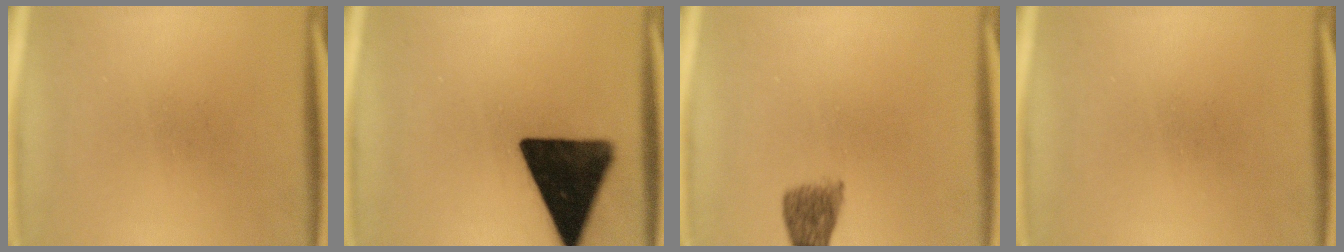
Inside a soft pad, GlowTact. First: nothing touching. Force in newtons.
{"total": 16.8}
{"total": 4.7}
{"total": 0.0}